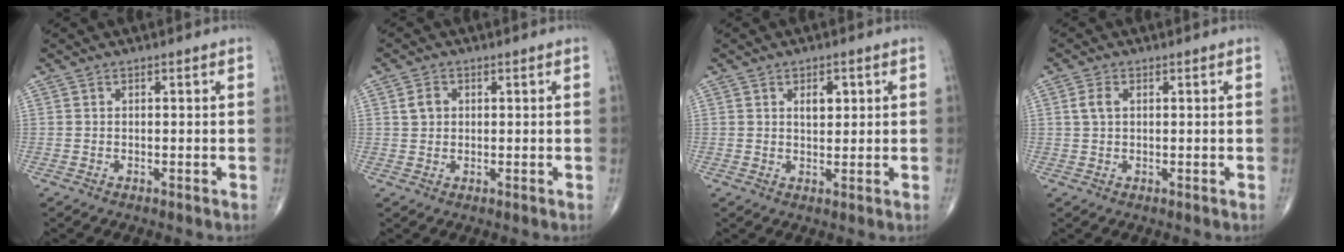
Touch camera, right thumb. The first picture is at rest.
{"total": 2.7, "force": [0.7, 2.2, 1.4], "torque": [-0.019, 0.004, 0.013]}
{"total": 3.3, "force": [1.1, 1.9, 2.5], "torque": [-0.023, -0.004, 0.017]}
{"total": 2.6, "force": [0.6, 1.6, 1.9], "torque": [-0.043, 0.007, 0.013]}